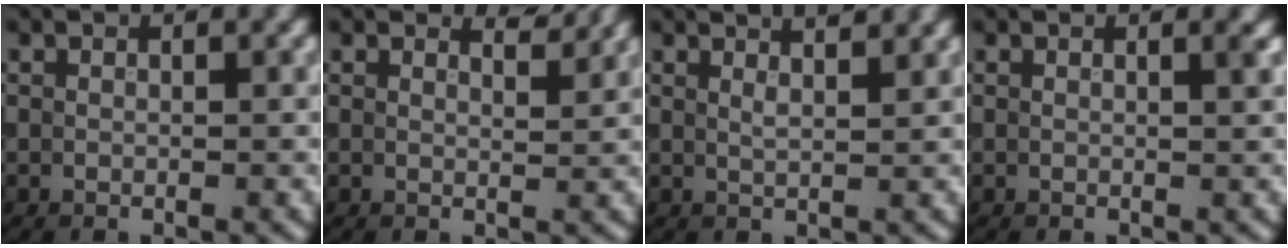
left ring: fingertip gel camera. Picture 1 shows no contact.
{"total": 1.9, "force": [1.8, 0.3, 0.6], "torque": [-0.005, -0.003, 0.014]}
{"total": 4.8, "force": [3.4, 1.9, 2.9], "torque": [-0.018, 0.037, 0.016]}
{"total": 1.0, "force": [0.4, 0.3, 0.9], "torque": [-0.004, 0.001, 0.003]}